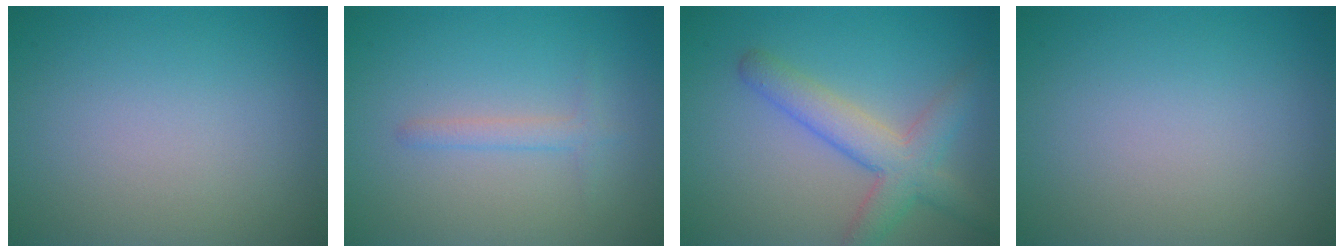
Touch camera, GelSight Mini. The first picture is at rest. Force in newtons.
{"total": 1.4, "press": 1.4, "slide": 0.1}
{"total": 4.7, "press": 4.7, "slide": 0.2}
{"total": 0.0}